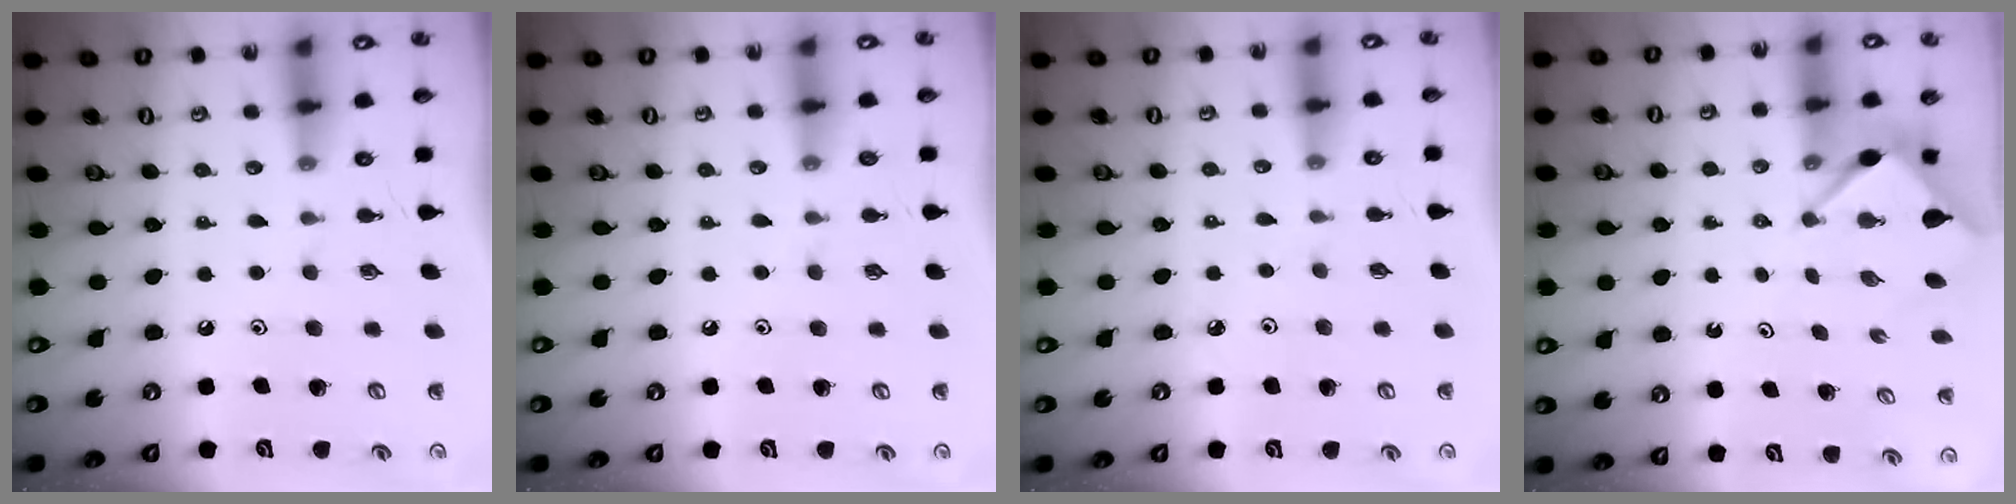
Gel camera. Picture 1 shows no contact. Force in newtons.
{"total": 2.6, "press": 2.6, "slide": 0.4}
{"total": 2.6, "press": 2.6, "slide": 0.2}
{"total": 2.9, "press": 2.9, "slide": 0.3}